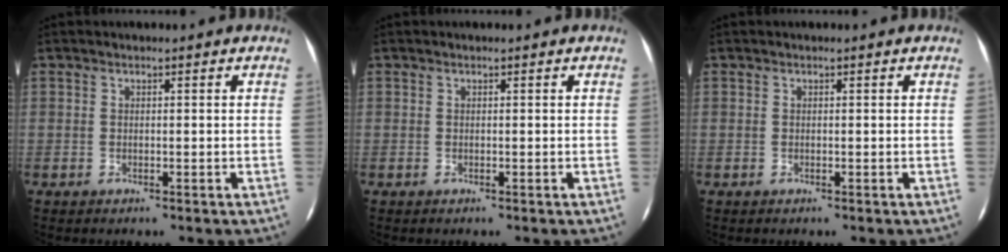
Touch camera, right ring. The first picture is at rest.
{"total": 0.0}
{"total": 0.0}